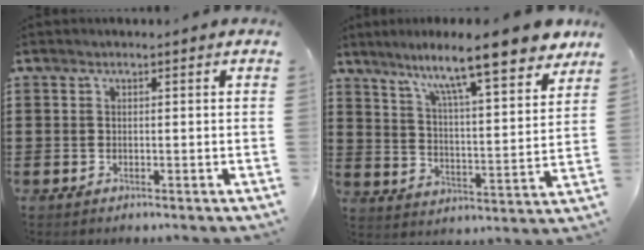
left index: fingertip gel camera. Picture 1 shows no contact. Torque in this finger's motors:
{"motor_torque": [1.09, 1.04, 1.05, 0.21]}